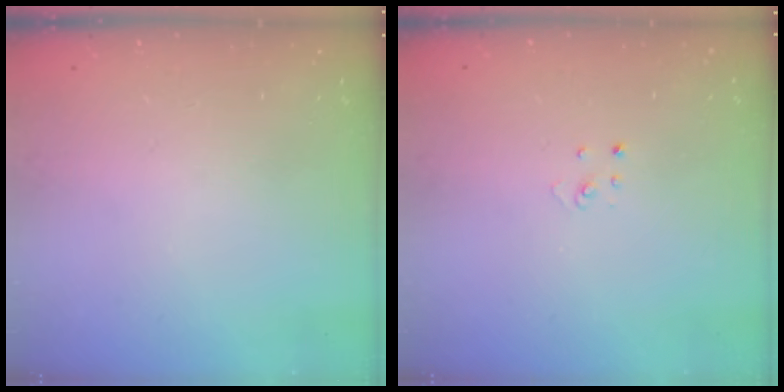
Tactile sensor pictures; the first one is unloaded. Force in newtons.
{"total": 1.9, "press": 1.9, "slide": 0.2}